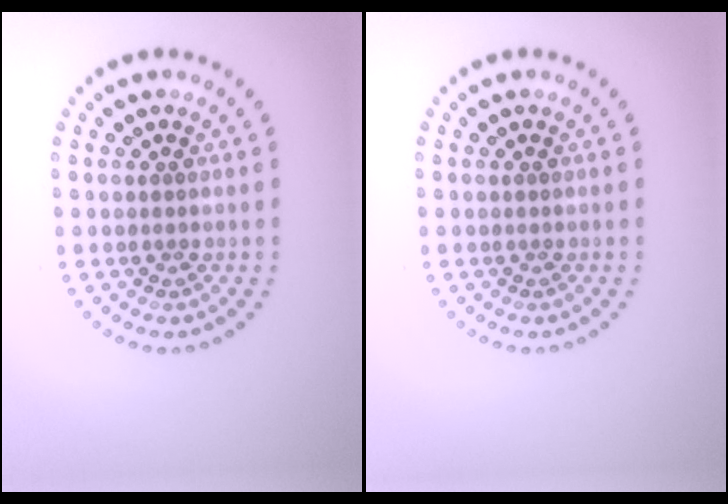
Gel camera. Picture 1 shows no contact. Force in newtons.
{"total": 0.0}